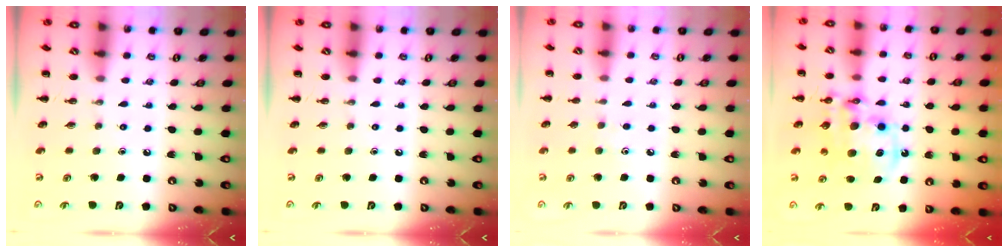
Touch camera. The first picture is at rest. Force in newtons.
{"total": 0.0}
{"total": 3.7, "press": 3.6, "slide": 1.2}
{"total": 13.5, "press": 13.2, "slide": 3.1}